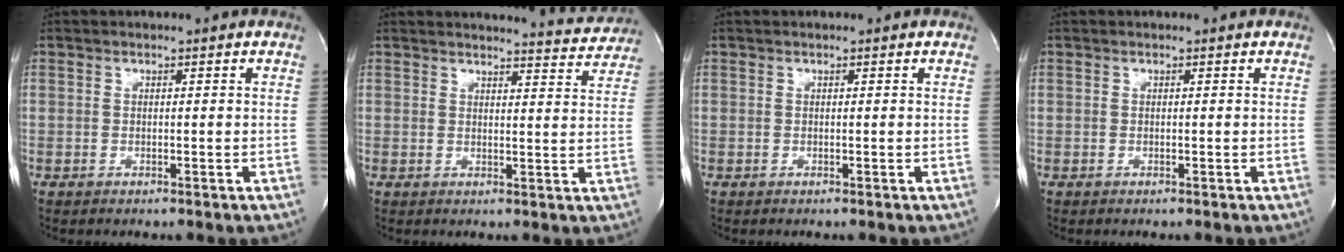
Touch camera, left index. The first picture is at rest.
{"total": 6.3, "force": [6.3, 0.0, -0.2], "torque": [0.003, -0.032, 0.055]}
{"total": 0.0}
{"total": 0.0}